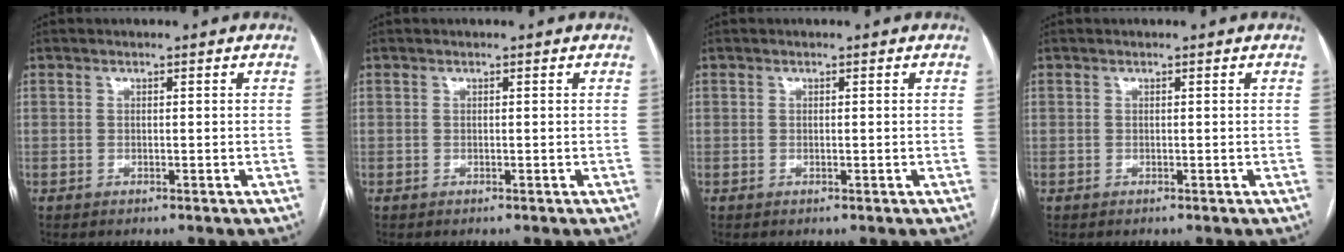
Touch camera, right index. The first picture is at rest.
{"total": 0.0}
{"total": 0.0}
{"total": 0.0}